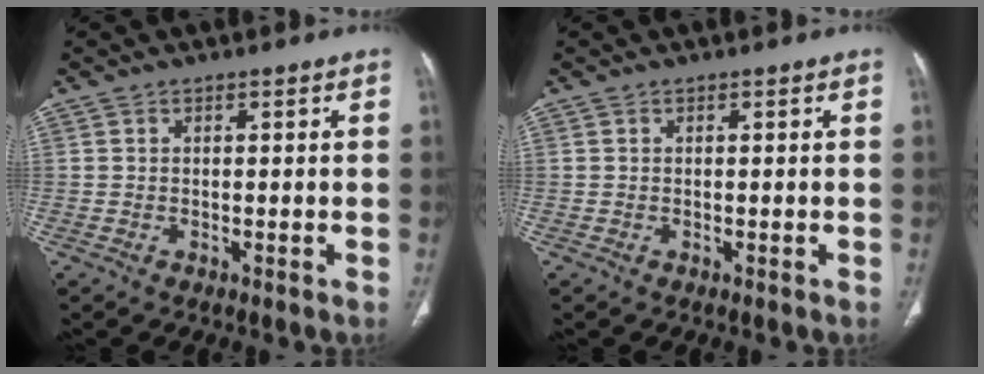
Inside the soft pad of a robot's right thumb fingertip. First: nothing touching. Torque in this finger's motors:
{"motor_torque": [0.05, 0.05, 0.00, 0.00, 0.01]}